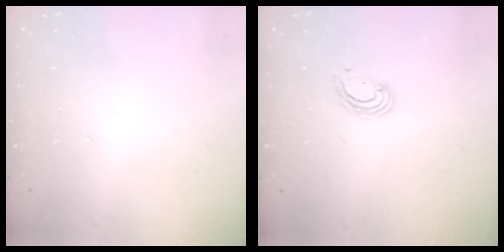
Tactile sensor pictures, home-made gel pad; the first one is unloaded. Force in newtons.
{"total": 3.2, "press": 3.2, "slide": 0.1}